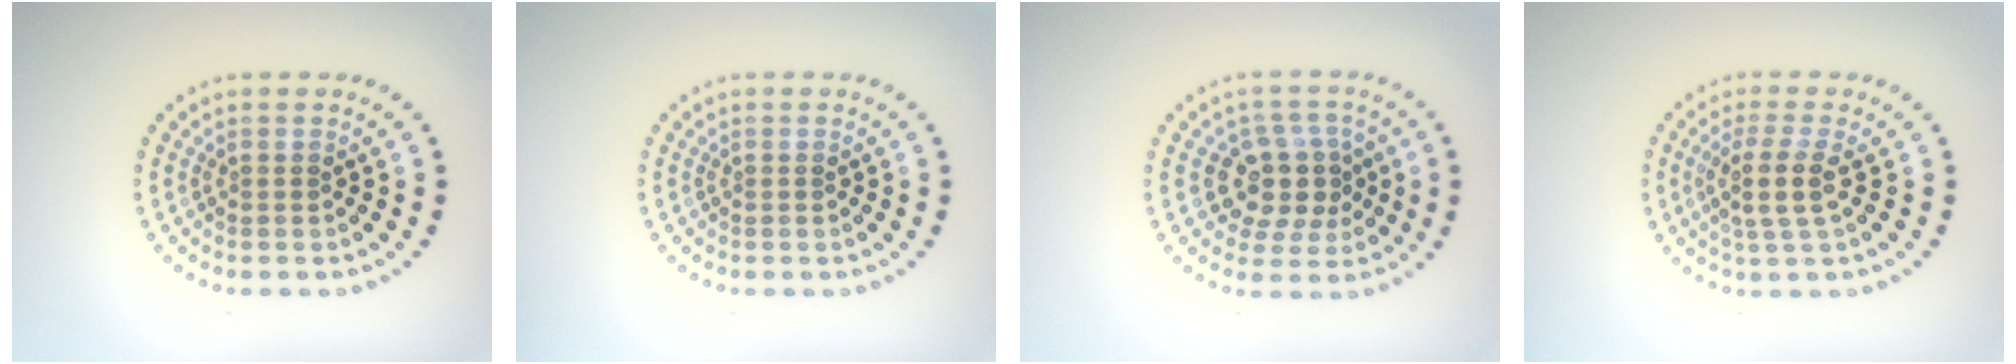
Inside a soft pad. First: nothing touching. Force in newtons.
{"total": 0.0}
{"total": 4.4, "press": 4.0, "slide": 1.9}
{"total": 2.9, "press": 2.3, "slide": 1.7}